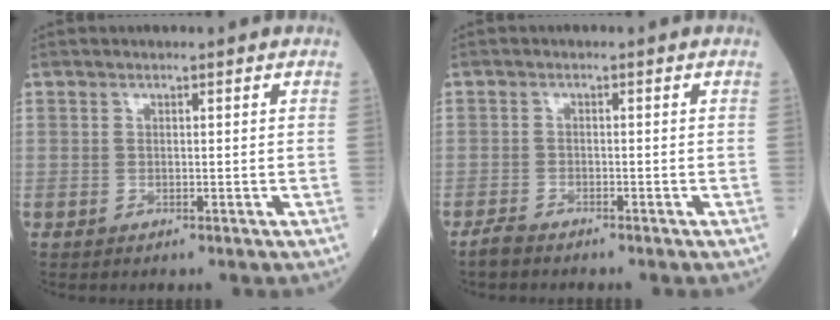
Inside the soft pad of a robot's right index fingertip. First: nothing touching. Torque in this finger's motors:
{"motor_torque": [0.04, -0.01, 0.06, 0.03]}